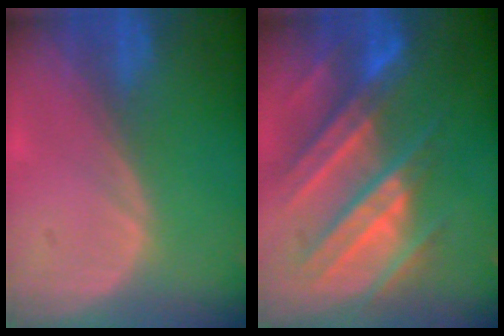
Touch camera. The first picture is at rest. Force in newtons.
{"total": 11.3, "press": 9.9, "slide": 5.3}